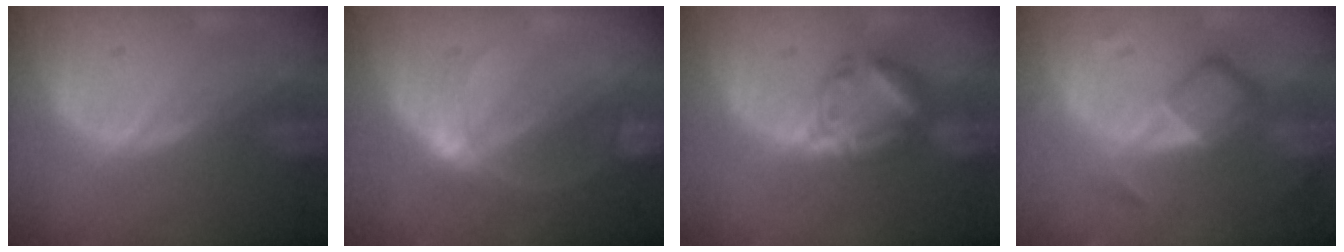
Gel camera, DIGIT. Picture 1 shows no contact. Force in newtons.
{"total": 5.0, "press": 4.8, "slide": 1.3}
{"total": 5.8, "press": 5.8, "slide": 0.2}
{"total": 6.9, "press": 5.9, "slide": 3.6}